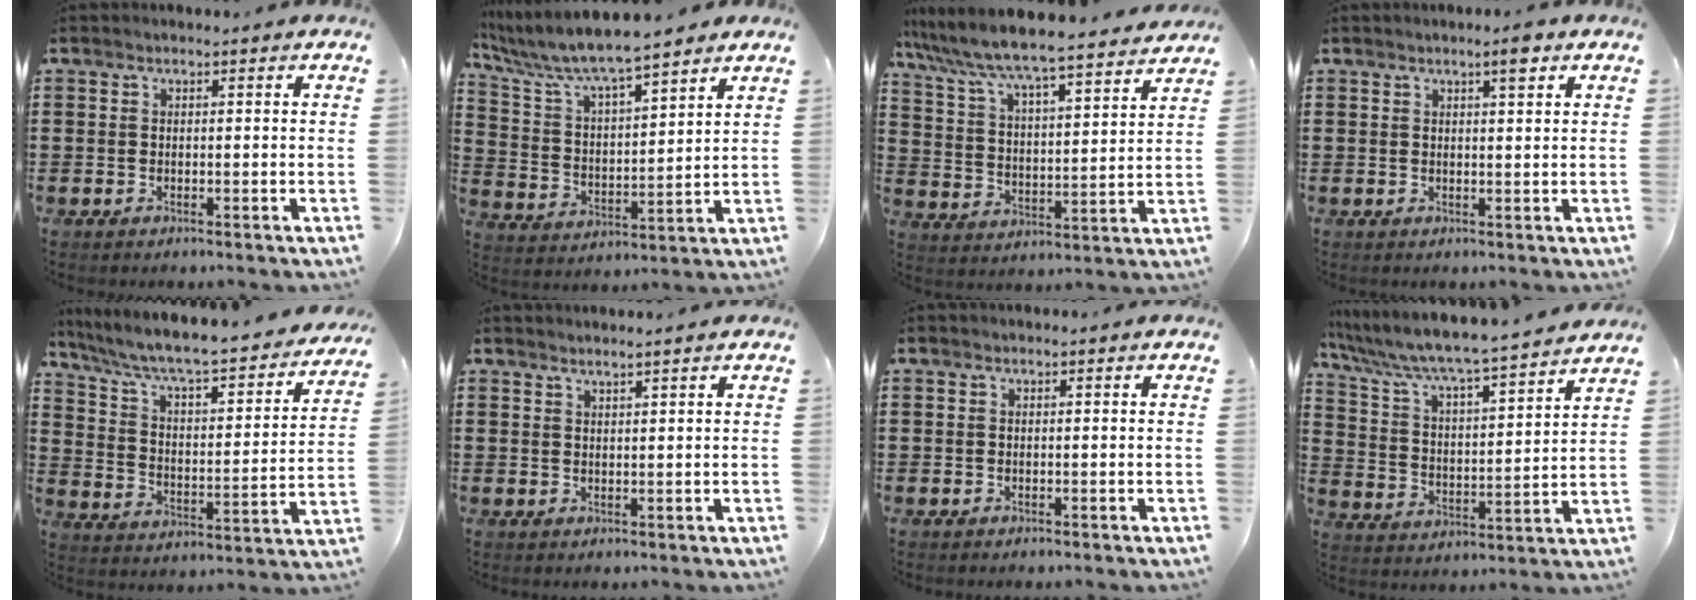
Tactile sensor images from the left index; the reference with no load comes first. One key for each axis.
{"total": 7.1, "fx": 6.3, "fy": 0.8, "fz": 3.2, "tx": -0.090, "ty": -0.036, "tz": 0.106}
{"total": 6.4, "fx": 6.0, "fy": -0.3, "fz": 2.0, "tx": -0.069, "ty": -0.051, "tz": 0.096}
{"total": 3.0, "fx": 2.1, "fy": 0.3, "fz": 2.2, "tx": -0.028, "ty": -0.003, "tz": 0.031}
{"total": 6.3, "fx": 5.3, "fy": 0.5, "fz": 3.3, "tx": -0.090, "ty": -0.050, "tz": 0.083}
{"total": 1.7, "fx": 1.6, "fy": -0.5, "fz": 0.4, "tx": -0.008, "ty": -0.002, "tz": 0.031}
{"total": 0.0}
{"total": 6.0, "fx": 5.4, "fy": -0.1, "fz": 2.6, "tx": -0.076, "ty": -0.047, "tz": 0.082}